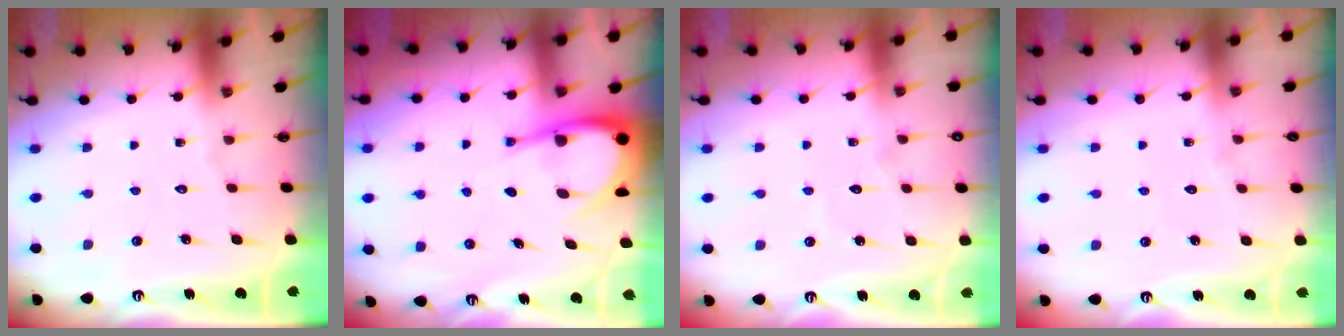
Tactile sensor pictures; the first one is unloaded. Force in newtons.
{"total": 7.7, "press": 7.6, "slide": 0.9}
{"total": 4.5, "press": 4.5, "slide": 0.4}
{"total": 3.9, "press": 3.9, "slide": 0.3}